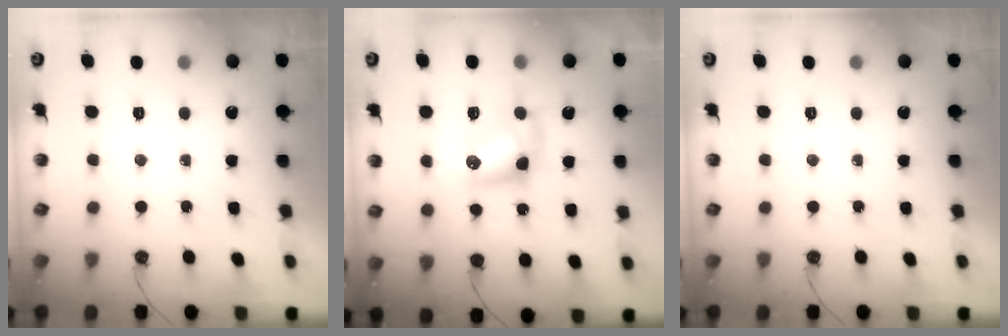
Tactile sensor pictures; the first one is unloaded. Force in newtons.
{"total": 8.7, "press": 8.7, "slide": 0.1}
{"total": 0.0}